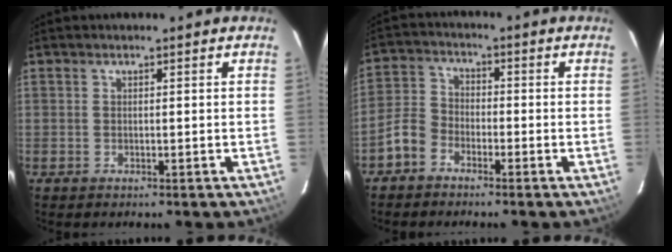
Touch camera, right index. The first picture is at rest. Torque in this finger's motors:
{"motor_torque": [0.11, -0.10, -0.23, -0.21]}